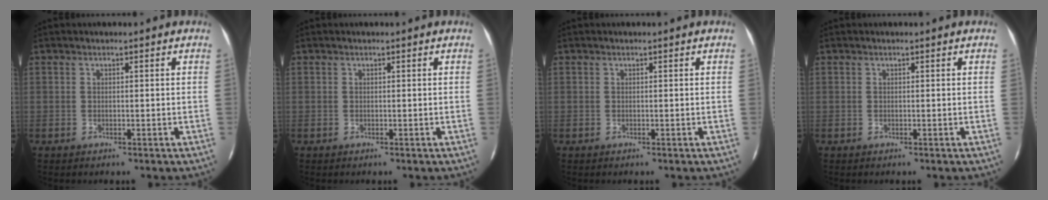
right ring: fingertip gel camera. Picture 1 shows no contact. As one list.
[{"total": 0.0}, {"total": 0.0}, {"total": 0.0}]